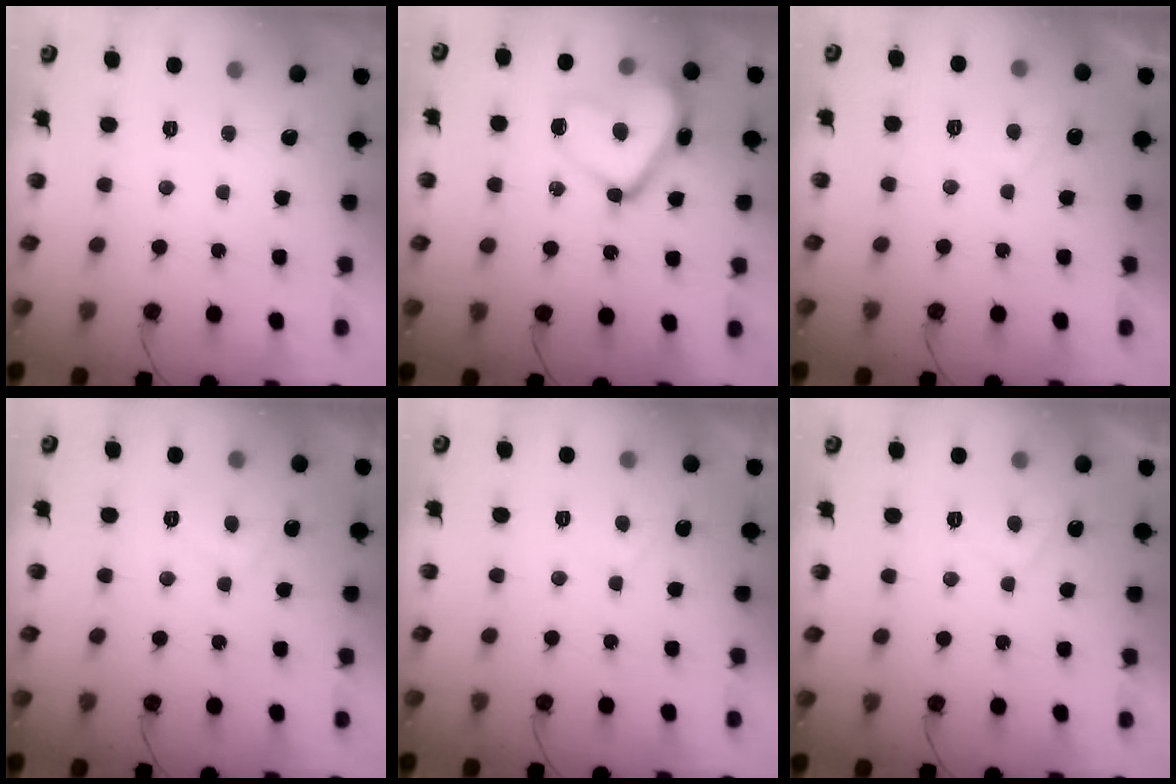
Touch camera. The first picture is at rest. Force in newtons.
{"total": 17.5, "press": 17.4, "slide": 1.7}
{"total": 2.8, "press": 2.7, "slide": 0.8}
{"total": 2.9, "press": 2.8, "slide": 0.9}
{"total": 0.8, "press": 0.6, "slide": 0.4}
{"total": 3.7, "press": 3.6, "slide": 0.8}